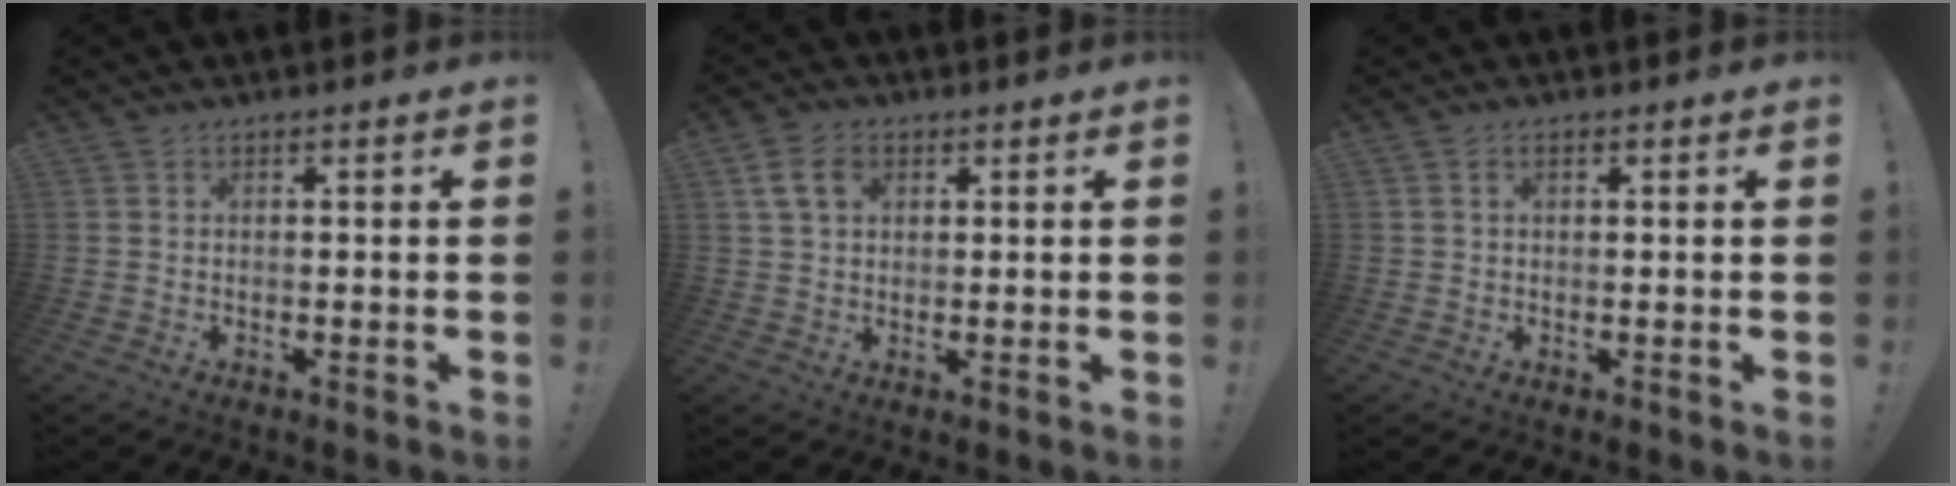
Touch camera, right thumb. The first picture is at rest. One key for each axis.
{"total": 7.2, "fx": 2.8, "fy": 4.7, "fz": 4.6, "tx": -0.073, "ty": 0.002, "tz": 0.055}
{"total": 1.3, "fx": 0.5, "fy": 0.9, "fz": 0.9, "tx": -0.013, "ty": 0.003, "tz": 0.007}